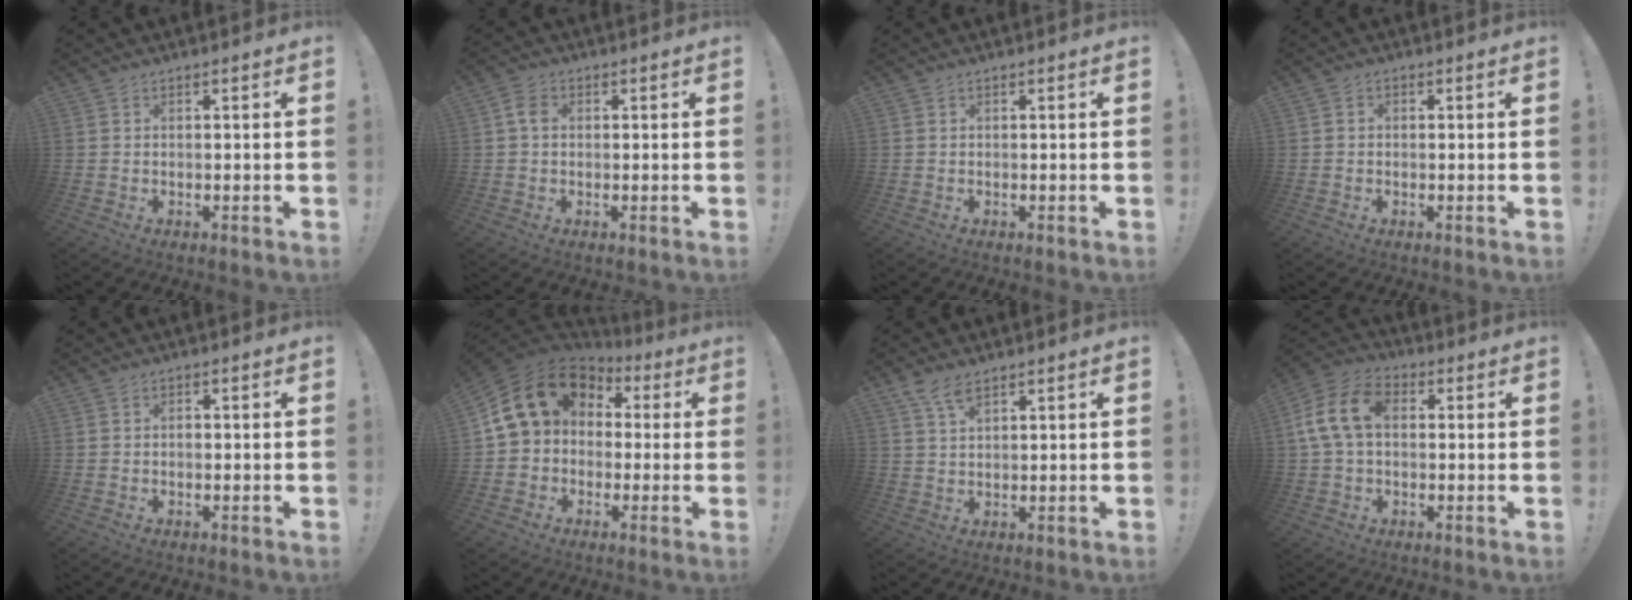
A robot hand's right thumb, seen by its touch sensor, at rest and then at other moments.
{"total": 3.6, "force": [0.6, 2.6, 2.4], "torque": [-0.039, 0.007, 0.011]}
{"total": 0.0}
{"total": 1.1, "force": [-0.5, 0.8, 0.5], "torque": [-0.006, 0.003, -0.009]}
{"total": 0.9, "force": [-0.4, 0.7, 0.5], "torque": [-0.010, 0.004, -0.007]}
{"total": 16.9, "force": [5.0, 13.1, 9.4], "torque": [-0.155, -0.009, 0.103]}
{"total": 4.9, "force": [3.3, 1.9, 3.1], "torque": [-0.058, -0.013, 0.061]}
{"total": 12.7, "force": [1.8, 8.4, 9.3], "torque": [-0.187, 0.014, 0.036]}